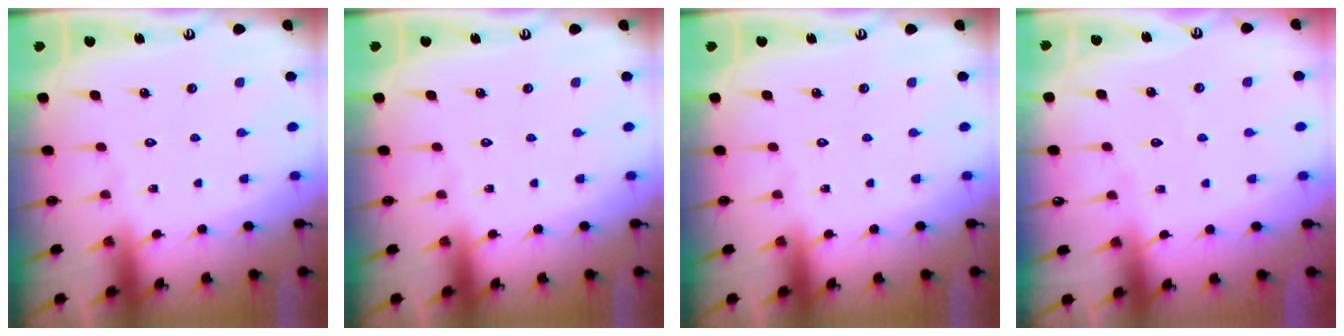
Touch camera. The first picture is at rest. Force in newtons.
{"total": 0.0}
{"total": 0.0}
{"total": 2.3, "press": 2.3, "slide": 0.2}